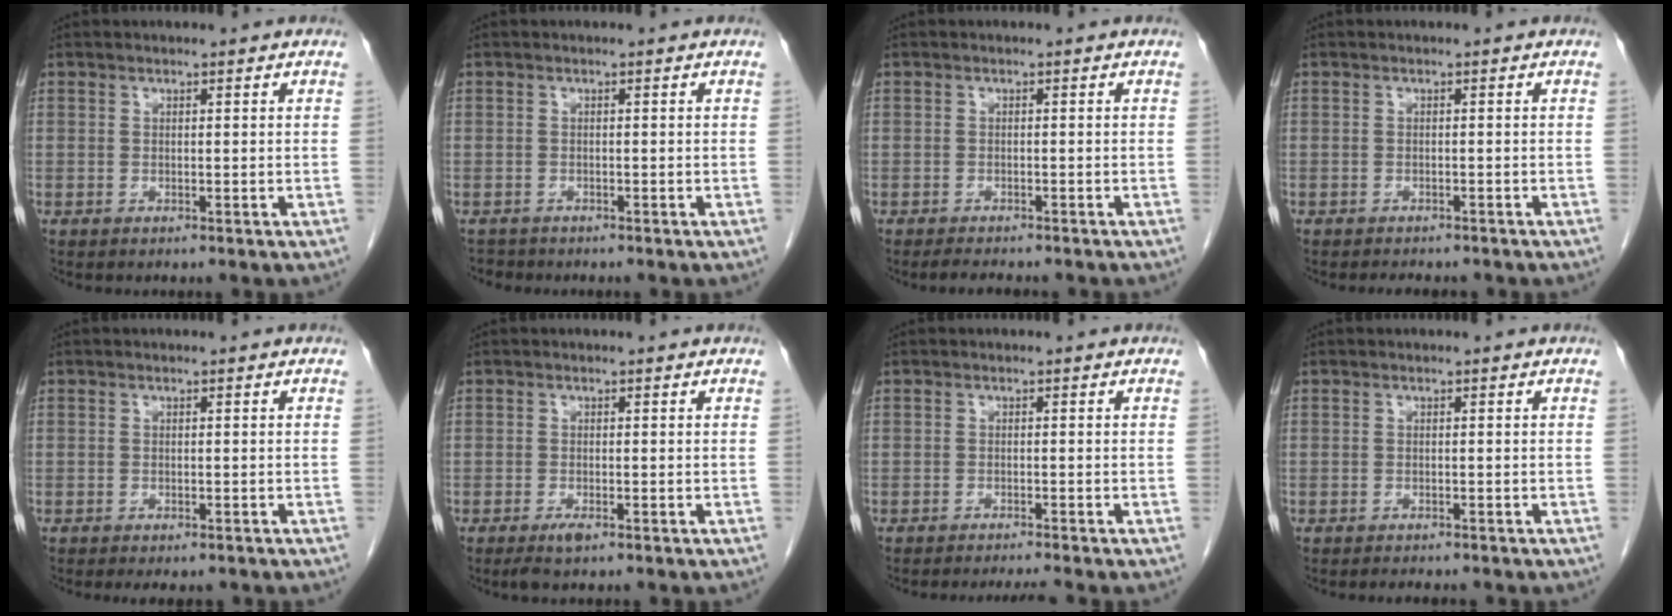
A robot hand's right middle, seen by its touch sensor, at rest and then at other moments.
{"total": 1.4, "force": [-1.3, 0.6, -0.3], "torque": [-0.001, -0.002, -0.022]}
{"total": 4.1, "force": [-3.6, 0.9, 1.8], "torque": [-0.029, -0.007, -0.047]}
{"total": 4.2, "force": [-3.7, 1.3, 1.5], "torque": [-0.021, -0.005, -0.043]}
{"total": 2.7, "force": [-2.2, 1.0, 1.3], "torque": [-0.014, -0.006, -0.027]}
{"total": 1.9, "force": [-1.2, 0.4, 1.4], "torque": [-0.029, -0.004, -0.021]}
{"total": 3.5, "force": [-3.1, -1.3, 0.9], "torque": [-0.015, -0.012, -0.048]}
{"total": 2.4, "force": [-2.1, 0.6, 1.0], "torque": [-0.017, -0.004, -0.021]}